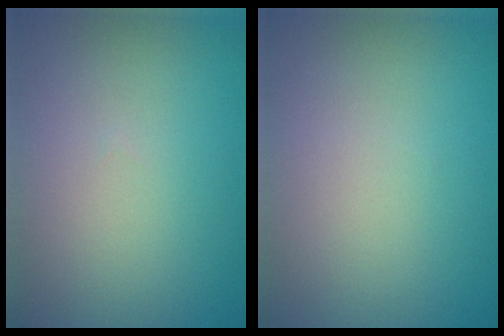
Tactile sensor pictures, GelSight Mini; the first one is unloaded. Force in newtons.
{"total": 0.0}